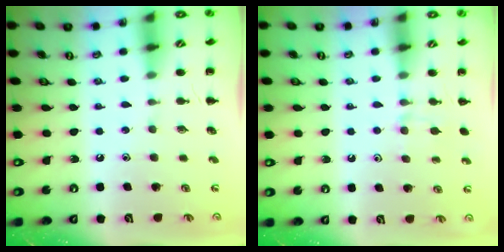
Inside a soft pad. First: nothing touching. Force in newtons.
{"total": 6.6, "press": 6.3, "slide": 1.9}